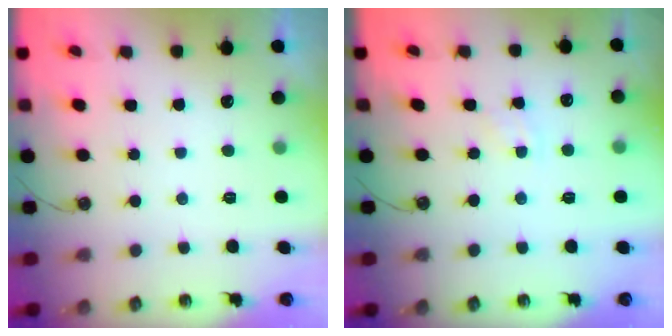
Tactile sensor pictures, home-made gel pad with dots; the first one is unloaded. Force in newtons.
{"total": 3.0, "press": 2.9, "slide": 0.4}